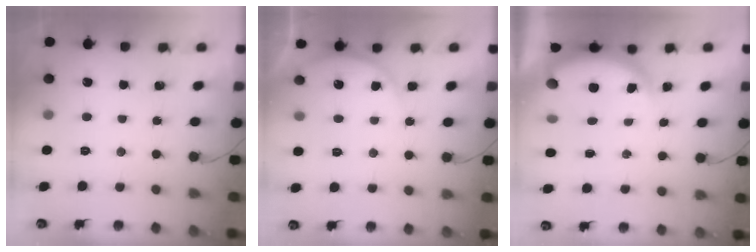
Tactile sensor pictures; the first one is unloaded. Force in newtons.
{"total": 6.3, "press": 6.2, "slide": 0.8}
{"total": 5.3, "press": 5.3, "slide": 0.4}